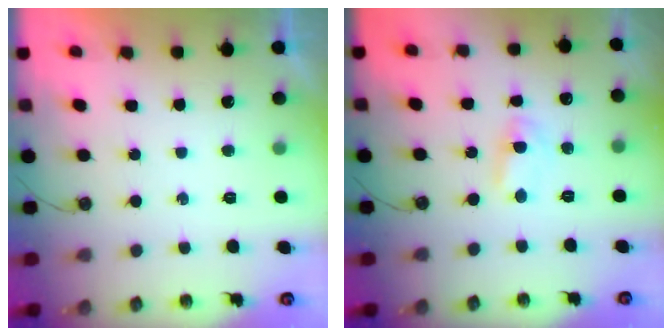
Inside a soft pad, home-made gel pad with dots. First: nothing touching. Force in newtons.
{"total": 2.8, "press": 2.8, "slide": 0.3}